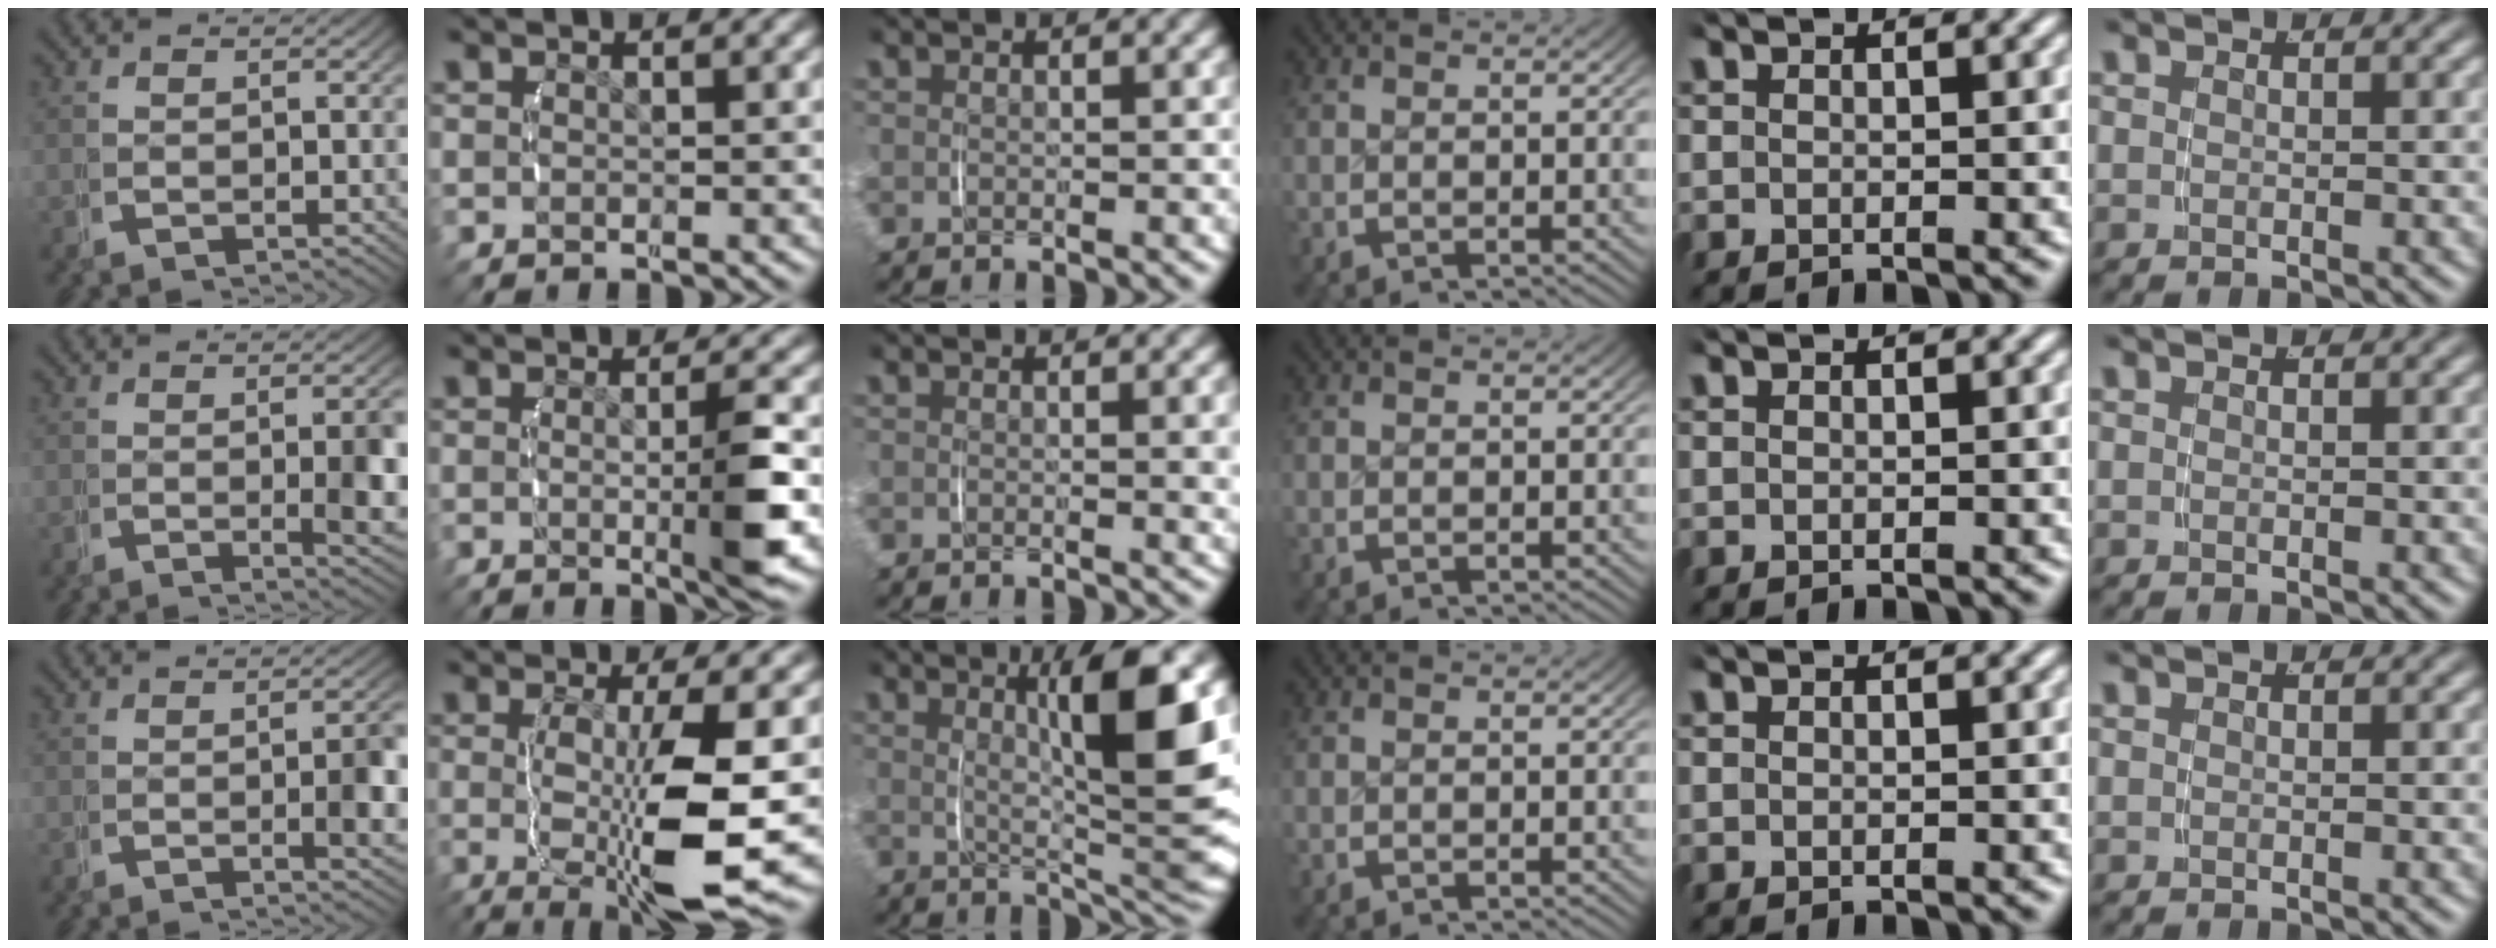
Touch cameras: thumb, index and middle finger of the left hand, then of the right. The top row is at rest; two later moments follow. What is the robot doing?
{"motion": "lift_and_place", "object": "jewelry box"}